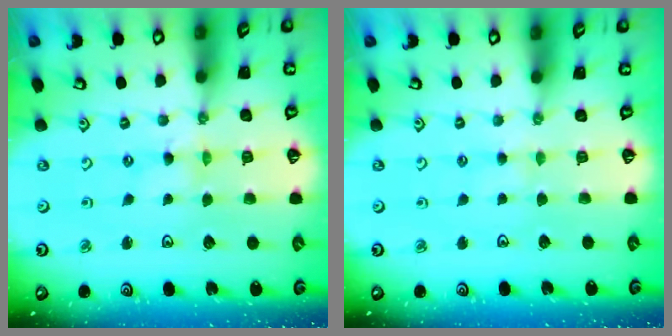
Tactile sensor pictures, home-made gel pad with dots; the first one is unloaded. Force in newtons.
{"total": 2.1, "press": 2.0, "slide": 0.4}